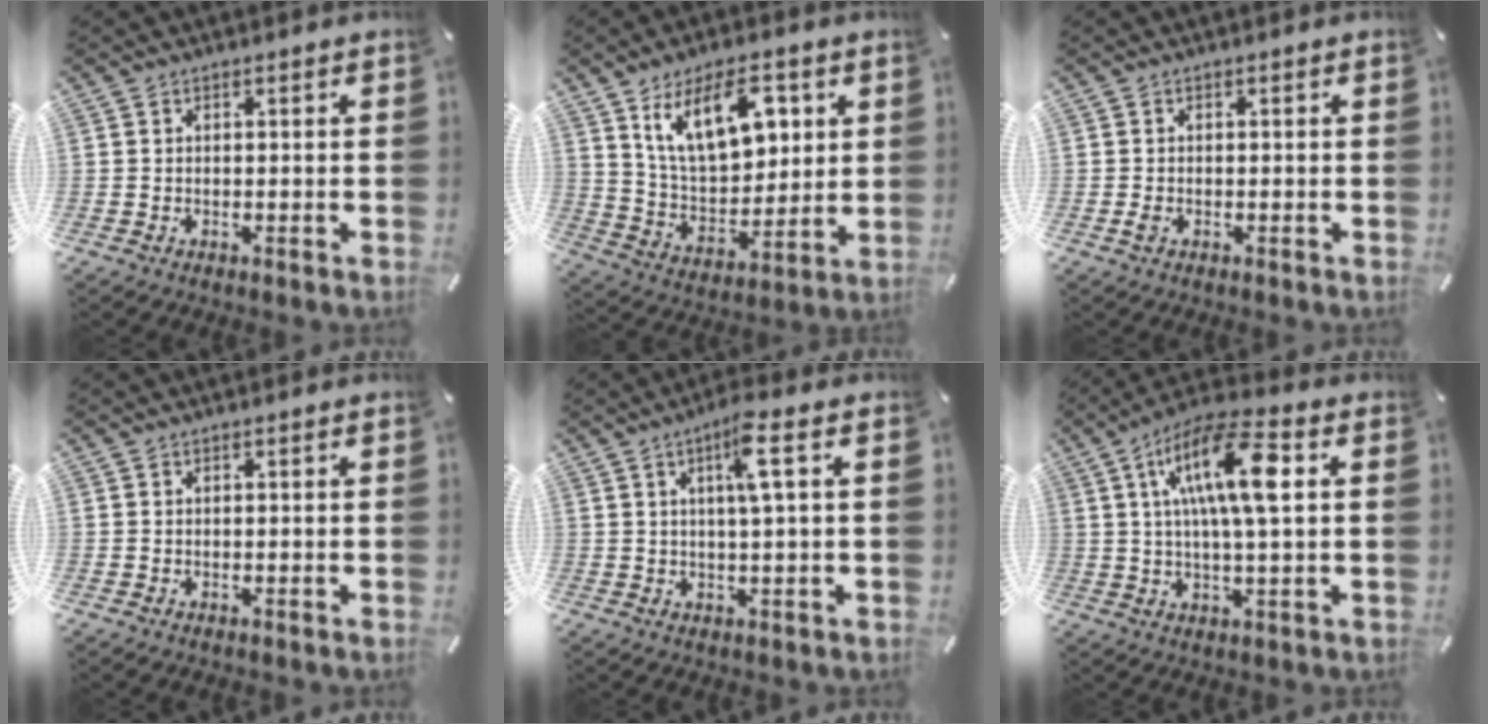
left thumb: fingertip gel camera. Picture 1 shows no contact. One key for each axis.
{"total": 16.4, "fx": 8.1, "fy": 9.3, "fz": 10.8, "tx": -0.189, "ty": -0.022, "tz": 0.145}
{"total": 1.3, "fx": -0.4, "fy": 0.7, "fz": 1.0, "tx": -0.026, "ty": -0.002, "tz": -0.009}
{"total": 0.0}
{"total": 7.2, "fx": 2.3, "fy": 0.7, "fz": 6.8, "tx": -0.127, "ty": -0.002, "tz": 0.033}
{"total": 15.3, "fx": 3.9, "fy": 4.3, "fz": 14.1, "tx": -0.260, "ty": 0.001, "tz": 0.059}